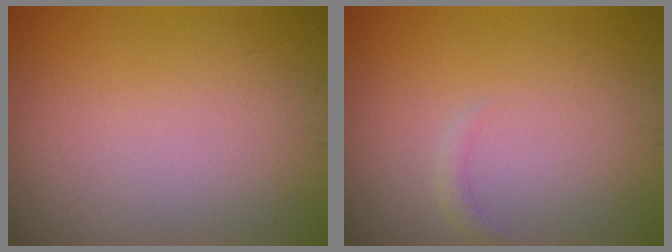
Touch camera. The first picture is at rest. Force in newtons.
{"total": 0.8, "press": 0.8, "slide": 0.0}